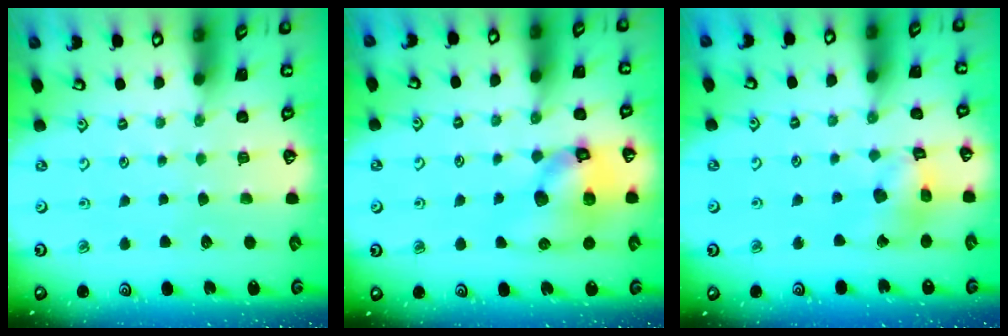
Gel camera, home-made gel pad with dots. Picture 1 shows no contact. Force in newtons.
{"total": 13.7, "press": 13.6, "slide": 2.1}
{"total": 11.0, "press": 11.0, "slide": 1.2}